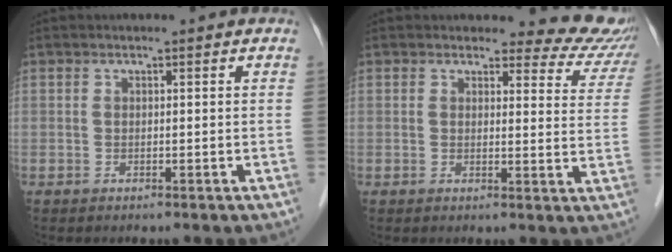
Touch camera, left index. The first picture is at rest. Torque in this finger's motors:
{"motor_torque": [0.47, -0.47, 0.04, -0.03]}